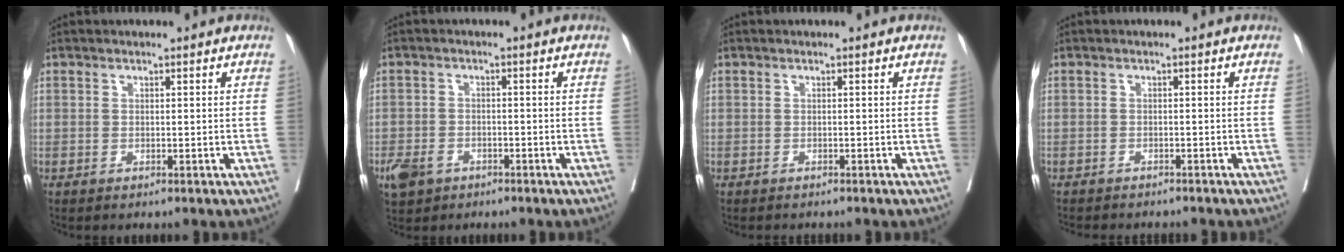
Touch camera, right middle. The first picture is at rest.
{"total": 5.4, "force": [-3.2, 3.8, 2.0], "torque": [-0.037, 0.001, -0.050]}
{"total": 1.3, "force": [-1.3, 0.3, 0.3], "torque": [-0.010, -0.003, -0.017]}
{"total": 6.8, "force": [-6.3, 1.4, 2.3], "torque": [-0.024, -0.006, -0.080]}